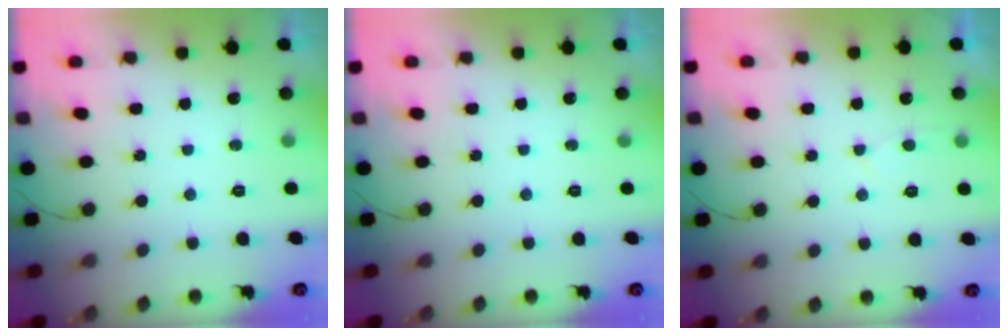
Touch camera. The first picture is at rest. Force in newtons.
{"total": 0.0}
{"total": 2.3, "press": 2.3, "slide": 0.3}